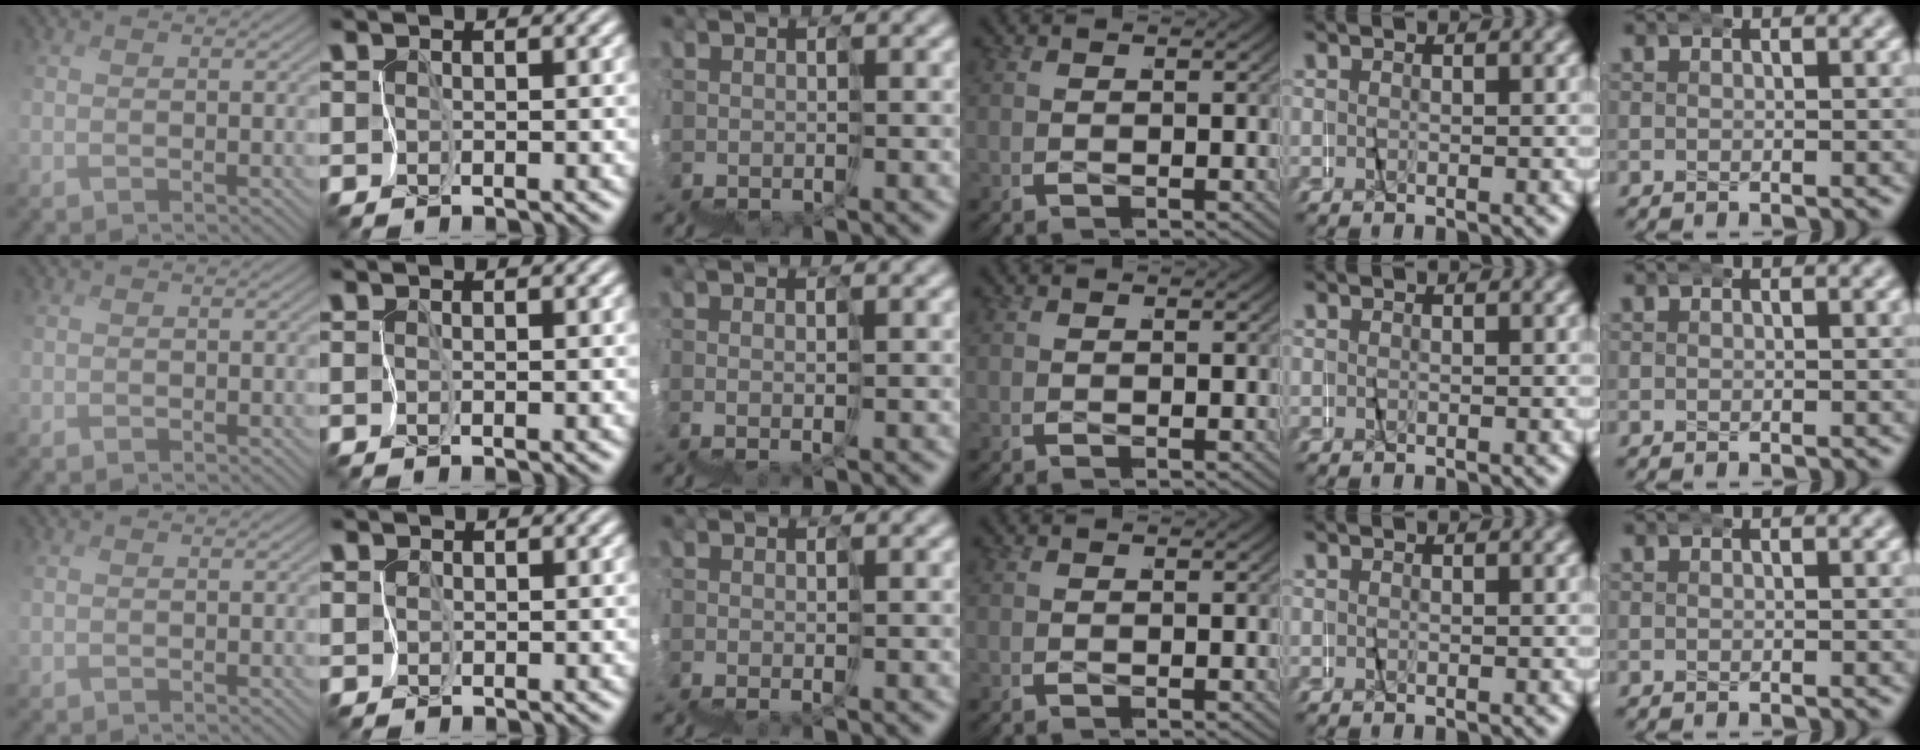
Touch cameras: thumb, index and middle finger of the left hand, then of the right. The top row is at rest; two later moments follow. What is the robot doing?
{"motion": "wrap", "object": "netting"}